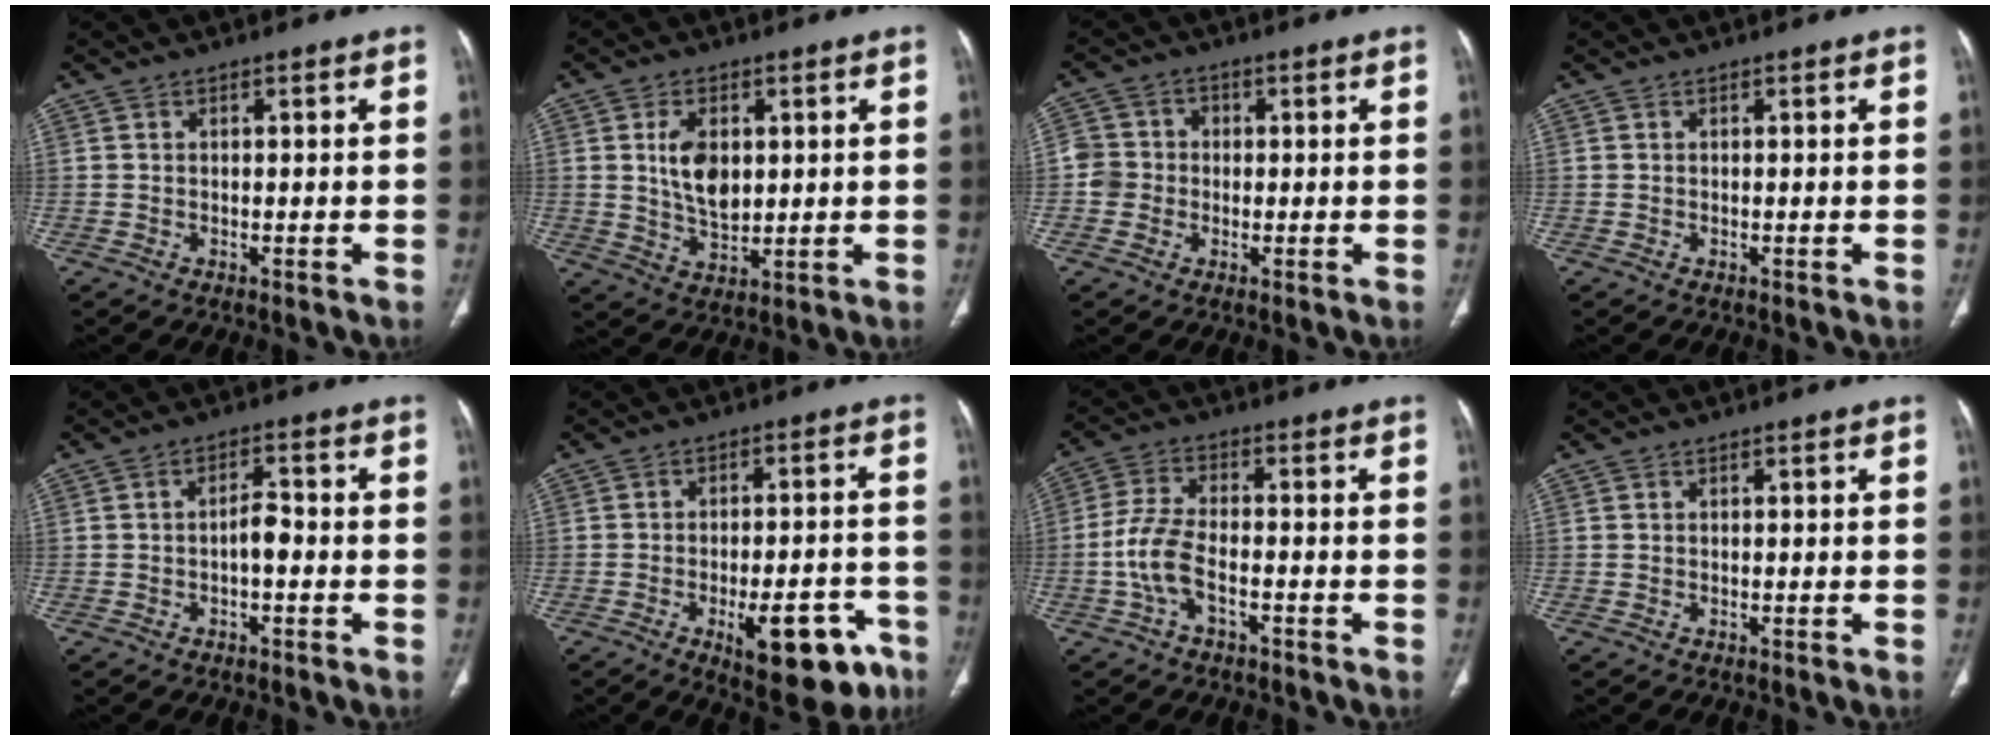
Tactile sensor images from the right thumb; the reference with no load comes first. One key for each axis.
{"total": 8.3, "fx": 1.6, "fy": 5.1, "fz": 6.3, "tx": -0.096, "ty": -0.011, "tz": 0.037}
{"total": 4.9, "fx": -0.6, "fy": 4.7, "fz": 1.2, "tx": -0.003, "ty": 0.014, "tz": -0.020}
{"total": 0.0}
{"total": 3.3, "fx": -0.8, "fy": 1.4, "fz": 2.8, "tx": -0.042, "ty": 0.015, "tz": -0.016}
{"total": 14.7, "fx": -7.1, "fy": 5.9, "fz": 11.4, "tx": -0.130, "ty": 0.032, "tz": -0.086}
{"total": 7.1, "fx": -2.5, "fy": 3.3, "fz": 5.8, "tx": -0.133, "ty": 0.025, "tz": -0.050}
{"total": 0.0}